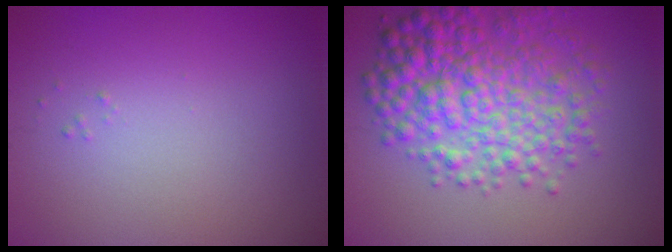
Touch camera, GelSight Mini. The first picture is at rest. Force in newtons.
{"total": 7.2, "press": 7.2, "slide": 0.0}